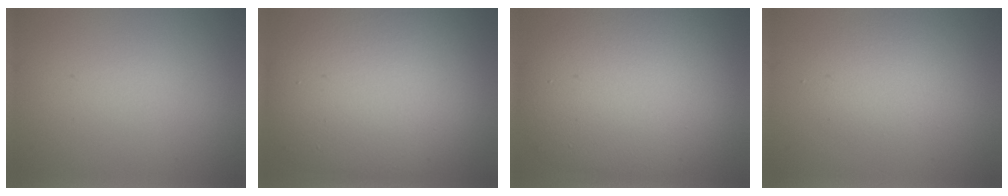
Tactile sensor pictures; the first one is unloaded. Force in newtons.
{"total": 14.2, "press": 14.1, "slide": 1.2}
{"total": 13.1, "press": 13.1, "slide": 0.3}
{"total": 2.5, "press": 2.4, "slide": 0.1}